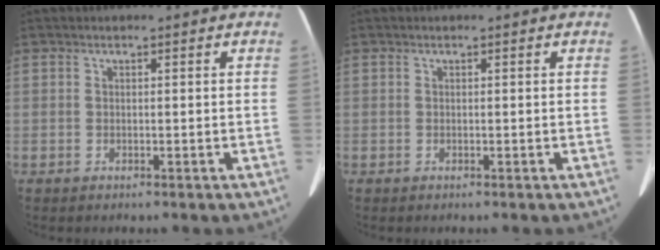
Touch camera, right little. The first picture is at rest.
{"total": 0.0}